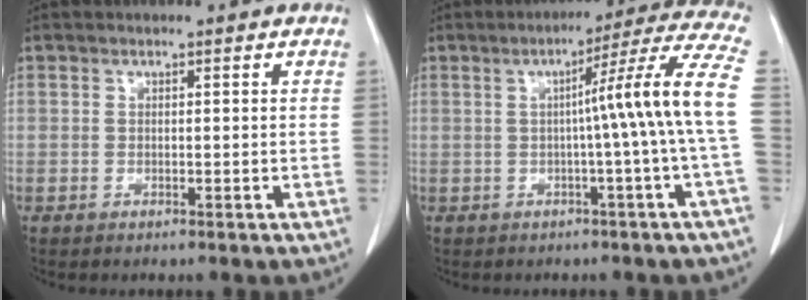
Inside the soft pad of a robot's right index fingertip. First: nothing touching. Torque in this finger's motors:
{"motor_torque": [0.91, -0.20, 0.45, 0.14]}